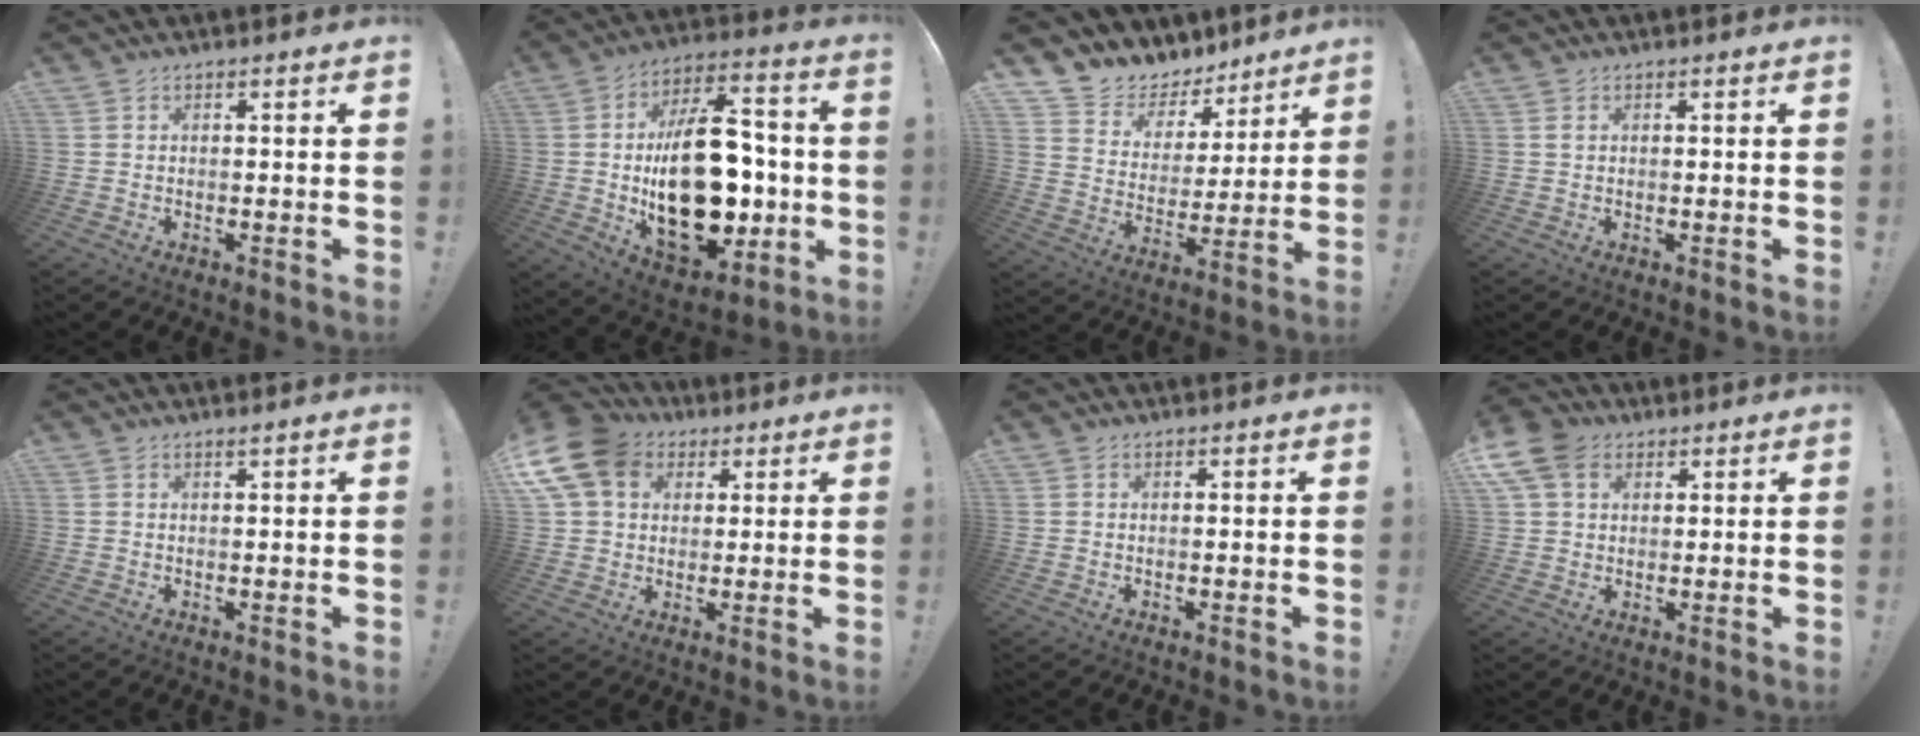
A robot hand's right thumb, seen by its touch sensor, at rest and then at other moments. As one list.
[{"total": 28.6, "force": [-2.2, 16.7, 23.2], "torque": [-0.391, 0.011, -0.018]}, {"total": 8.2, "force": [6.3, 5.2, 0.8], "torque": [-0.027, -0.059, 0.121]}, {"total": 0.9, "force": [0.4, 0.5, 0.7], "torque": [-0.009, 0.000, 0.006]}, {"total": 0.8, "force": [0.6, -0.1, 0.4], "torque": [-0.005, -0.002, 0.010]}, {"total": 14.1, "force": [5.2, 10.9, 7.4], "torque": [-0.142, -0.020, 0.103]}, {"total": 0.0}, {"total": 10.2, "force": [4.3, 7.2, 5.8], "torque": [-0.118, -0.004, 0.086]}]